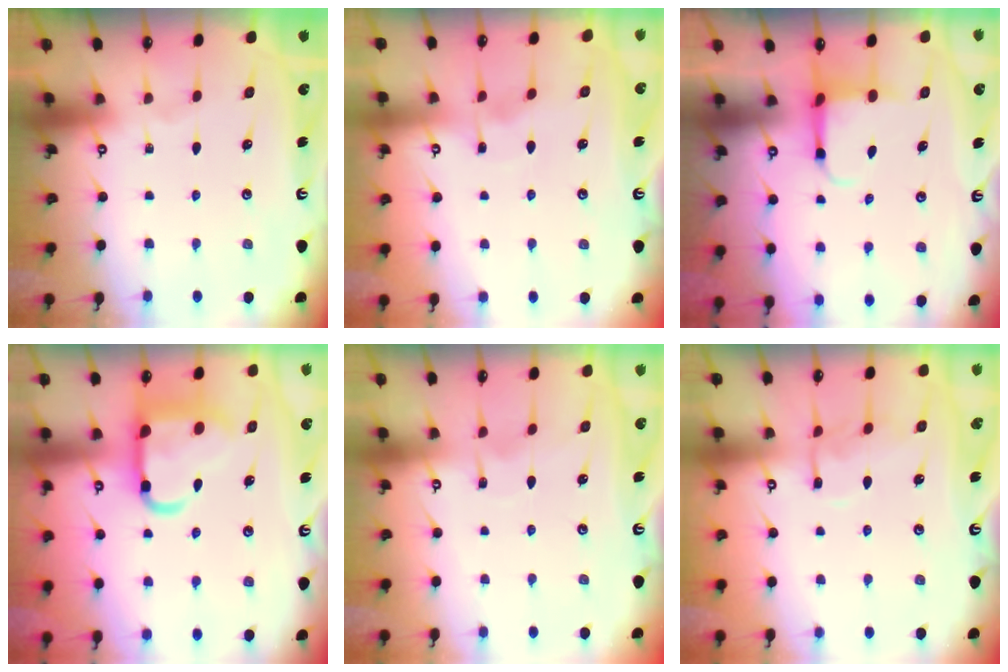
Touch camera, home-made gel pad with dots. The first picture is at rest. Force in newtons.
{"total": 3.1, "press": 3.1, "slide": 0.5}
{"total": 3.9, "press": 3.7, "slide": 1.2}
{"total": 14.7, "press": 14.7, "slide": 1.5}
{"total": 6.7, "press": 6.7, "slide": 0.5}
{"total": 8.9, "press": 8.9, "slide": 0.7}